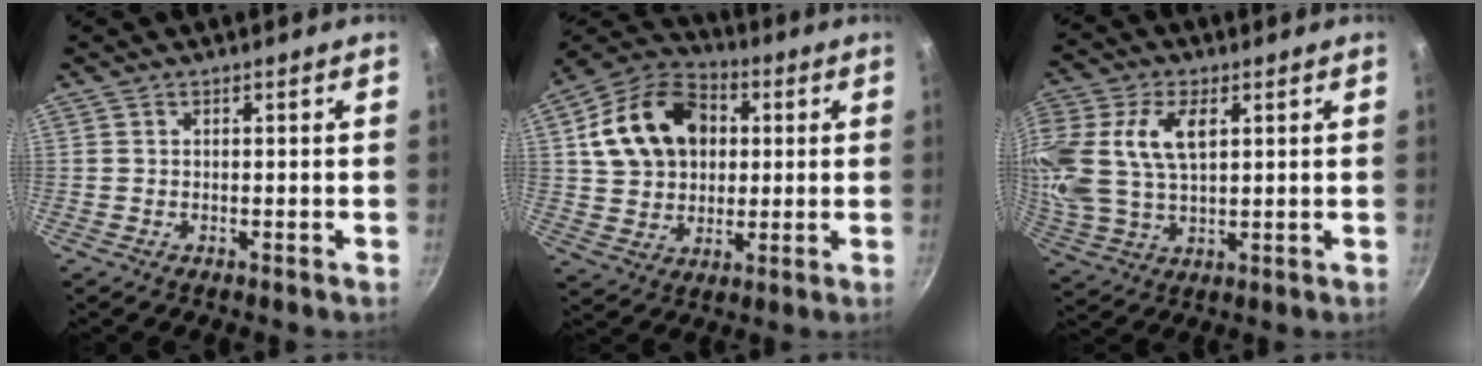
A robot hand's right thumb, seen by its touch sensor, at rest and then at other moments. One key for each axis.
{"total": 17.8, "fx": 3.9, "fy": 13.5, "fz": 10.9, "tx": -0.165, "ty": 0.018, "tz": 0.059}
{"total": 16.8, "fx": 4.5, "fy": 9.8, "fz": 12.8, "tx": -0.280, "ty": 0.003, "tz": 0.088}